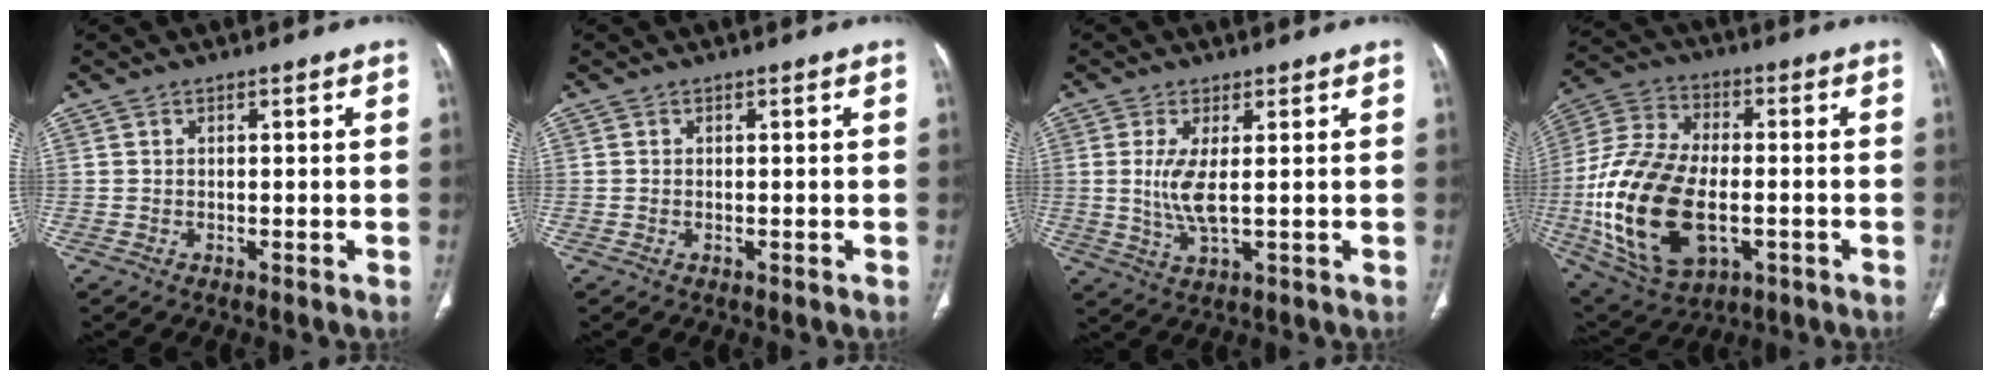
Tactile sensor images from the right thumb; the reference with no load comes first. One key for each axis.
{"total": 0.0}
{"total": 5.8, "fx": 0.6, "fy": 1.4, "fz": 5.6, "tx": -0.136, "ty": -0.016, "tz": 0.017}
{"total": 23.5, "fx": -4.3, "fy": 13.6, "fz": 18.7, "tx": -0.376, "ty": 0.006, "tz": -0.059}